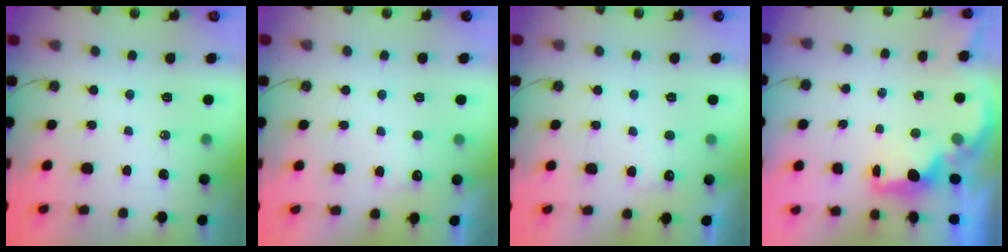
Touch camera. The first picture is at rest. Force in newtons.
{"total": 3.7, "press": 3.5, "slide": 1.1}
{"total": 3.7, "press": 3.5, "slide": 1.1}
{"total": 2.0, "press": 1.8, "slide": 0.7}